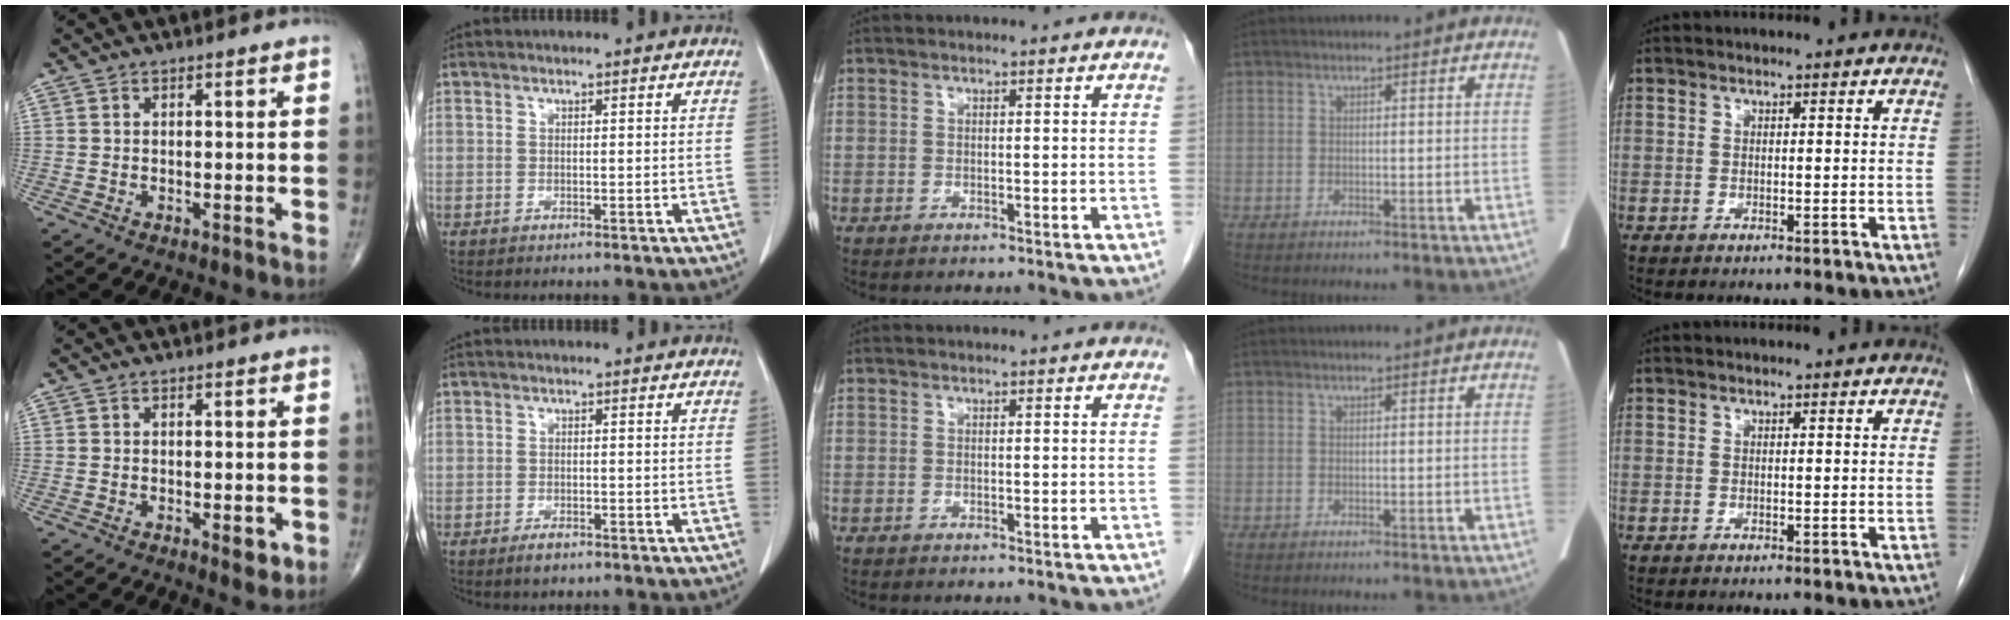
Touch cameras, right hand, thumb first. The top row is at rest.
{"thumb": {"total": 3.0, "force": [-1.0, 1.3, 2.5], "torque": [-0.025, -0.002, -0.011]}, "index": {"total": 1.8, "force": [-1.3, 0.8, 1.0], "torque": [-0.020, 0.001, -0.016]}}